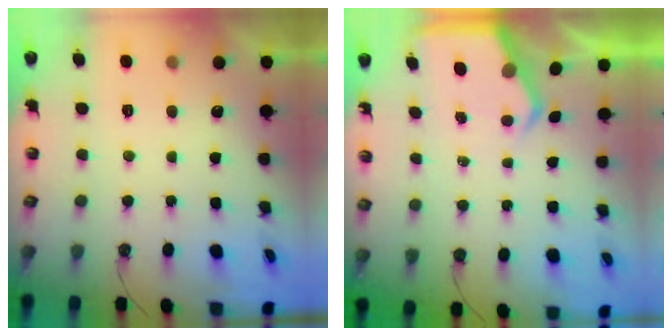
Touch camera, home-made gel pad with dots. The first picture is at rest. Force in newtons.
{"total": 4.9, "press": 4.8, "slide": 0.2}